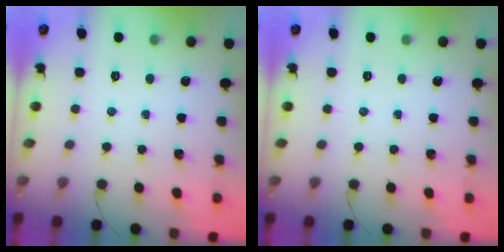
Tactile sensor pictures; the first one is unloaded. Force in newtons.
{"total": 0.0}